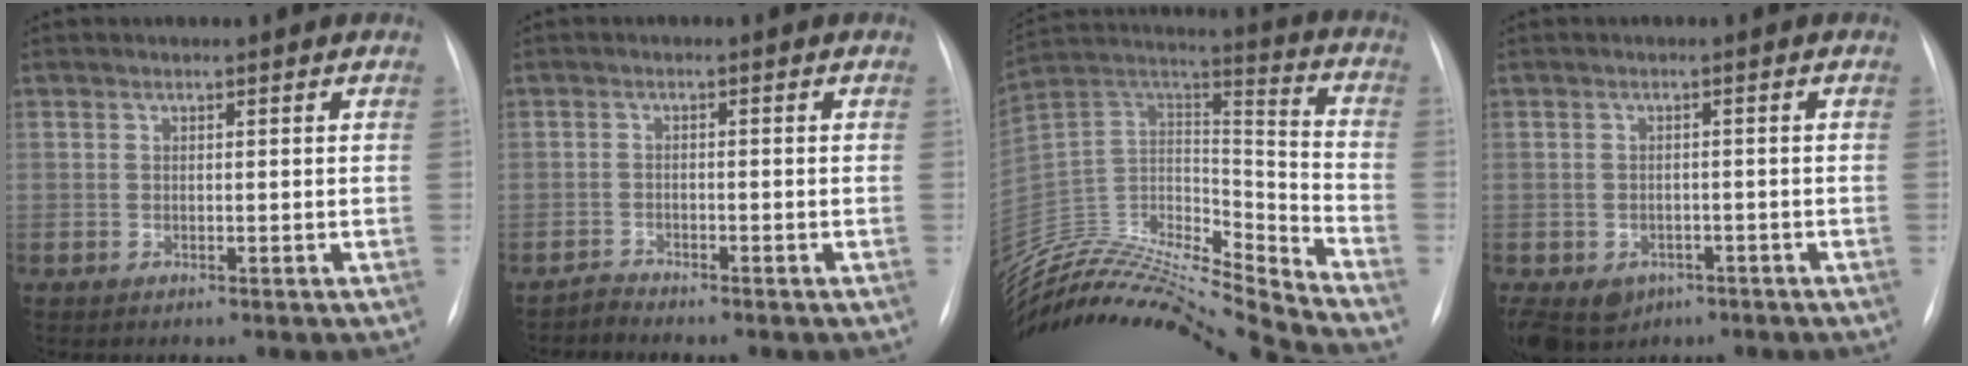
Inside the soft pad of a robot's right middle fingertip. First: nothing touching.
{"total": 1.4, "force": [-1.2, -0.2, -0.6], "torque": [0.015, -0.007, -0.025]}
{"total": 27.8, "force": [-26.4, 0.6, 8.7], "torque": [-0.186, -0.003, -0.446]}
{"total": 10.1, "force": [-4.8, 8.1, 3.6], "torque": [-0.101, 0.002, -0.055]}